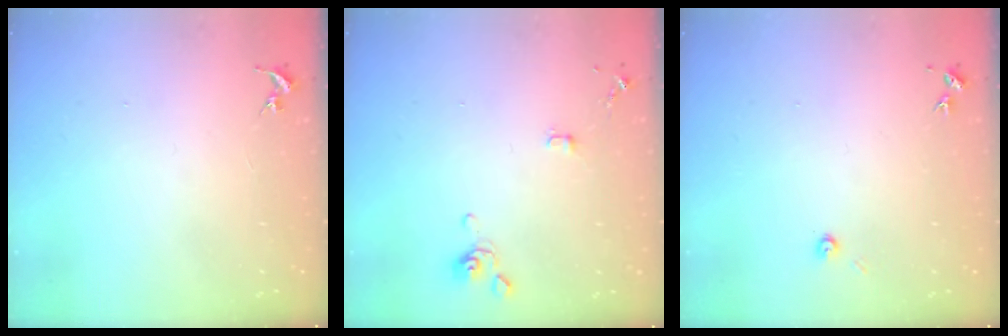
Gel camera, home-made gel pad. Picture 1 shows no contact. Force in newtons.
{"total": 4.6, "press": 4.6, "slide": 0.7}
{"total": 3.9, "press": 3.9, "slide": 0.5}